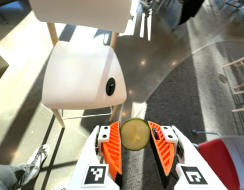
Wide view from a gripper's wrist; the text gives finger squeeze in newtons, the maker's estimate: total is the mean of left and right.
{"total": 9.7, "left": 9.7, "right": 9.6}